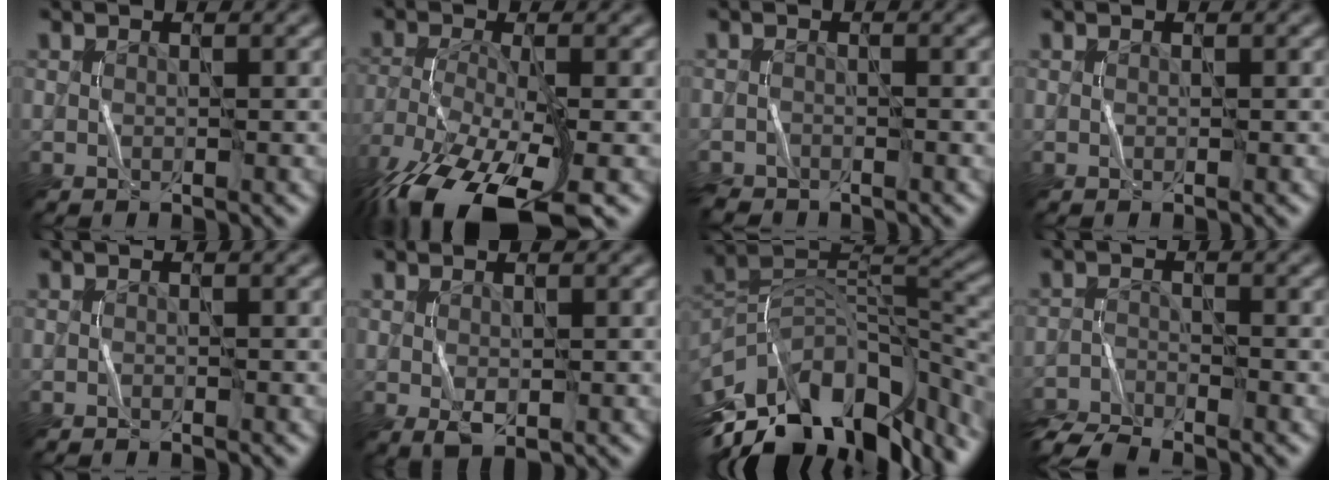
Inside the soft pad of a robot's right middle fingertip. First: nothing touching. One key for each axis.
{"total": 12.1, "fx": -8.2, "fy": 3.6, "fz": 8.1, "tx": -0.172, "ty": -0.025, "tz": -0.147}
{"total": 1.9, "fx": -1.9, "fy": 0.4, "fz": 0.2, "tx": -0.001, "ty": -0.004, "tz": -0.040}
{"total": 0.0}
{"total": 1.1, "fx": -1.1, "fy": 0.0, "fz": 0.3, "tx": -0.005, "ty": -0.001, "tz": -0.021}
{"total": 1.7, "fx": -0.4, "fy": 0.9, "fz": 1.3, "tx": -0.029, "ty": -0.007, "tz": -0.003}
{"total": 14.7, "fx": -8.7, "fy": 7.4, "fz": 9.3, "tx": -0.191, "ty": 0.007, "tz": -0.141}
{"total": 4.7, "fx": -4.5, "fy": 0.5, "fz": 1.2, "tx": -0.030, "ty": -0.015, "tz": -0.090}